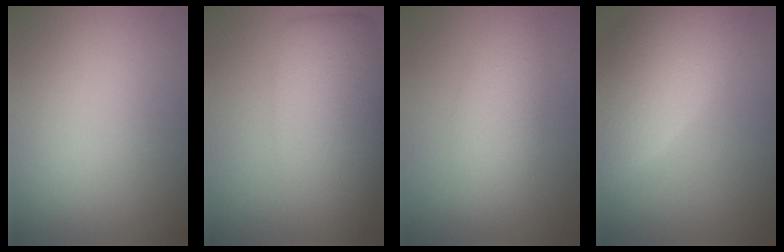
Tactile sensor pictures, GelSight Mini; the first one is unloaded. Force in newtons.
{"total": 7.9, "press": 7.9, "slide": 0.1}
{"total": 3.5, "press": 3.5, "slide": 0.1}
{"total": 8.2, "press": 8.2, "slide": 0.7}